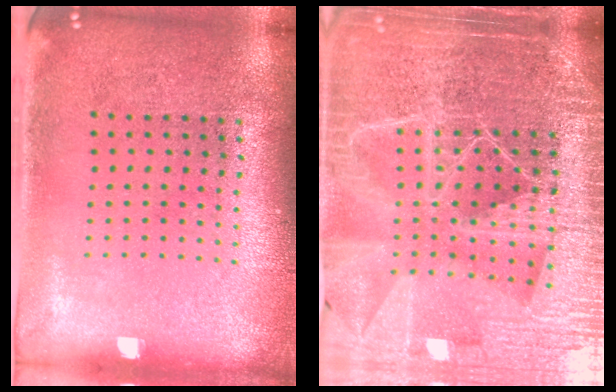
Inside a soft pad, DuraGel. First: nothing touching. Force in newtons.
{"total": 6.0, "press": 5.2, "slide": 2.8}